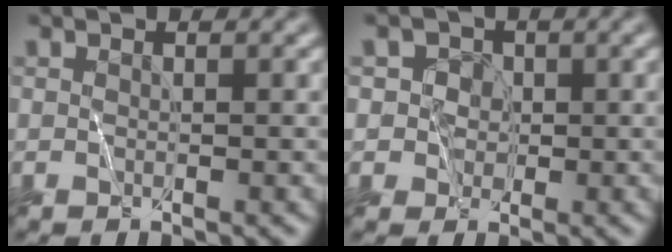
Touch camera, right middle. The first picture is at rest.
{"total": 3.2, "force": [1.0, 2.9, 0.7], "torque": [0.014, 0.027, 0.006]}